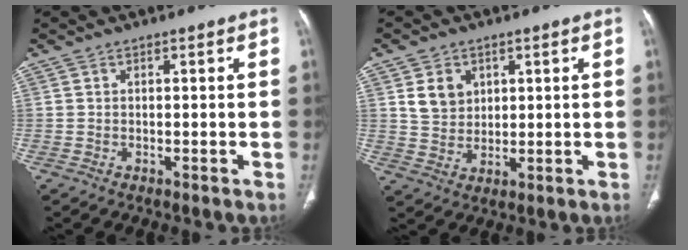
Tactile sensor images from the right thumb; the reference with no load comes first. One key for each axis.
{"total": 6.0, "fx": 2.5, "fy": 4.8, "fz": 2.7, "tx": -0.027, "ty": -0.016, "tz": 0.052}